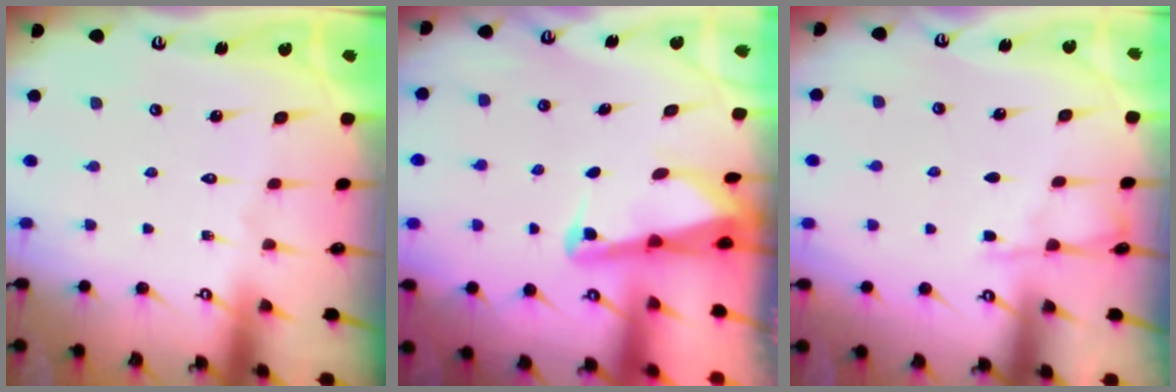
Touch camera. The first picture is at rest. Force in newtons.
{"total": 2.7, "press": 2.6, "slide": 0.6}
{"total": 3.6, "press": 3.5, "slide": 0.4}